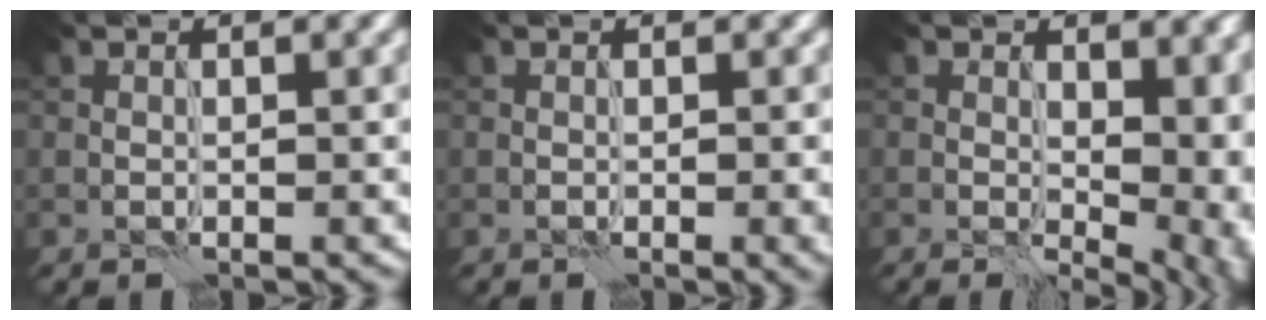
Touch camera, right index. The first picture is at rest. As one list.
[{"total": 1.7, "force": [-0.2, 0.6, 1.6], "torque": [-0.007, 0.003, -0.002]}, {"total": 11.3, "force": [1.9, 6.5, 9.1], "torque": [-0.066, 0.015, 0.053]}]